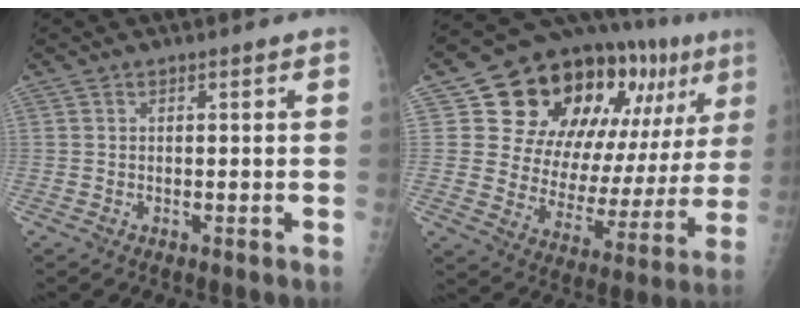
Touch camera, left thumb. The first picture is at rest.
{"total": 25.4, "force": [11.9, 13.5, 18.0], "torque": [-0.211, -0.008, 0.188]}